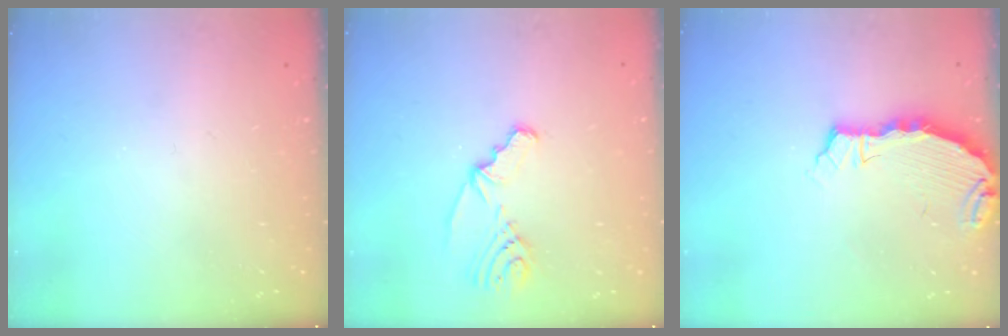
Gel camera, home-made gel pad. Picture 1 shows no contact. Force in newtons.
{"total": 5.9, "press": 4.7, "slide": 3.5}
{"total": 4.4, "press": 4.4, "slide": 0.6}